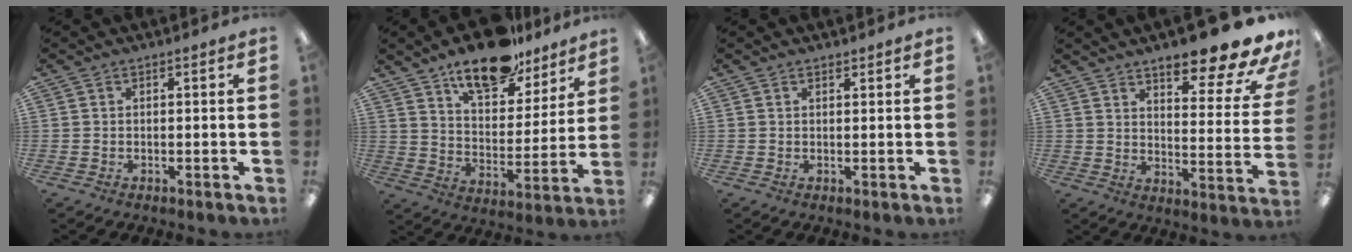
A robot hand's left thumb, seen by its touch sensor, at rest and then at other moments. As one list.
[{"total": 16.9, "force": [13.0, 7.2, 8.1], "torque": [-0.121, -0.075, 0.224]}, {"total": 1.0, "force": [0.9, 0.4, 0.2], "torque": [0.003, -0.004, 0.016]}, {"total": 15.0, "force": [11.8, 3.2, 8.6], "torque": [-0.111, -0.092, 0.190]}]